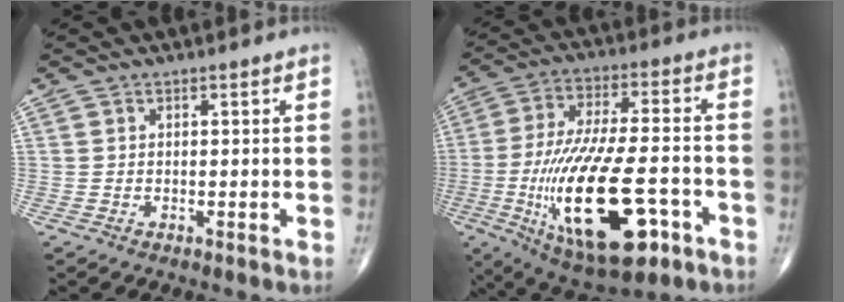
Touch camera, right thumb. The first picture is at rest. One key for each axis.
{"total": 24.8, "fx": -7.9, "fy": 9.6, "fz": 21.5, "tx": -0.440, "ty": 0.005, "tz": -0.116}